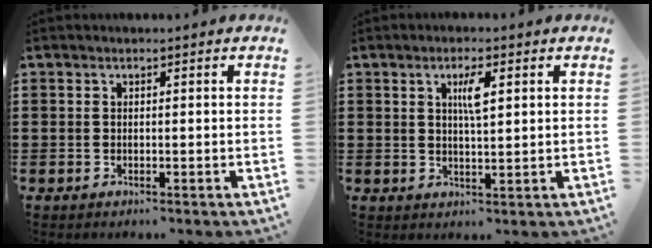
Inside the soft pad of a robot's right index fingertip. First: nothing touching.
{"total": 3.6, "force": [1.2, 0.8, 3.3], "torque": [-0.060, 0.005, 0.015]}